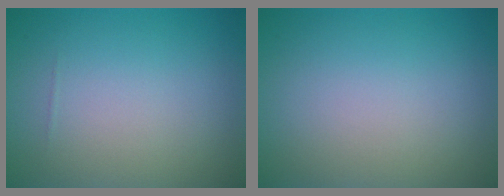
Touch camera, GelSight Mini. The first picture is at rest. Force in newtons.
{"total": 0.0}